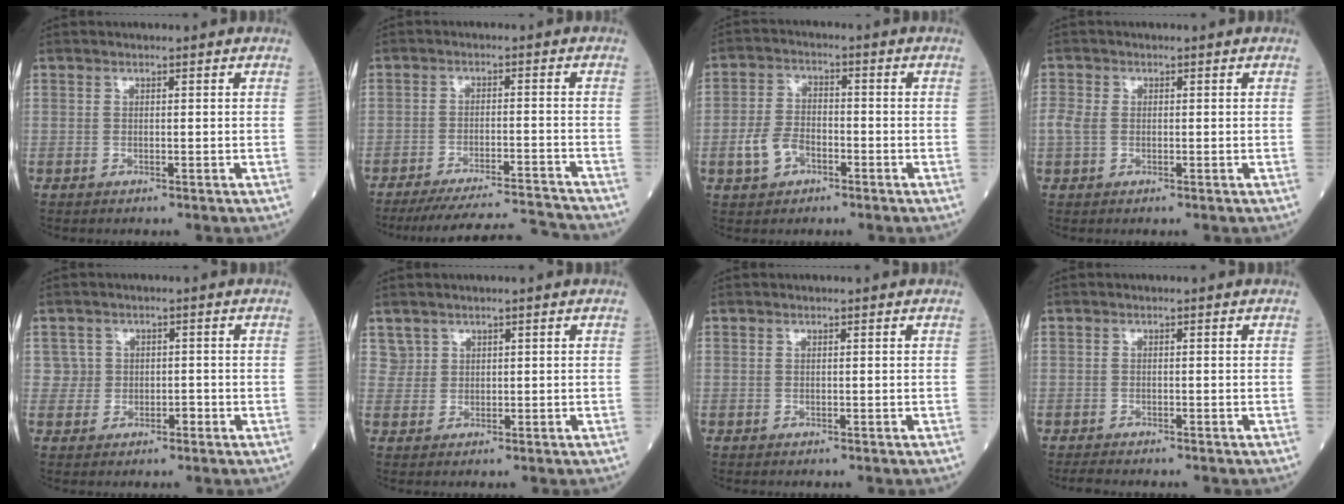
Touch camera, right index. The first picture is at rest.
{"total": 13.0, "force": [-12.7, -1.0, 2.6], "torque": [-0.038, 0.003, -0.190]}
{"total": 5.6, "force": [-2.4, 3.7, 3.5], "torque": [-0.082, 0.009, -0.044]}
{"total": 2.7, "force": [0.0, 2.0, 1.8], "torque": [-0.059, 0.010, -0.001]}
{"total": 2.5, "force": [-0.2, 2.5, 0.2], "torque": [0.011, 0.009, -0.005]}
{"total": 1.7, "force": [1.2, 1.1, -0.3], "torque": [0.015, 0.009, 0.020]}
{"total": 0.0}
{"total": 1.2, "force": [-1.1, 0.3, 0.2], "torque": [-0.012, -0.005, -0.017]}